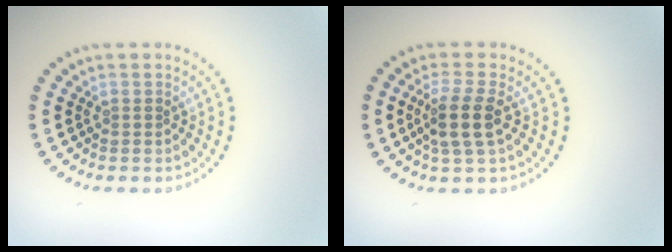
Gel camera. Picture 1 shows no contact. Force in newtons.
{"total": 3.1, "press": 2.6, "slide": 1.6}